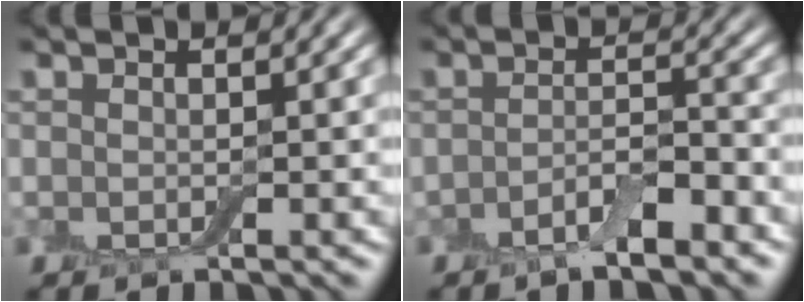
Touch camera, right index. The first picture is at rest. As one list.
[{"total": 3.0, "force": [-1.9, 0.8, 2.2], "torque": [-0.038, 0.005, -0.038]}]